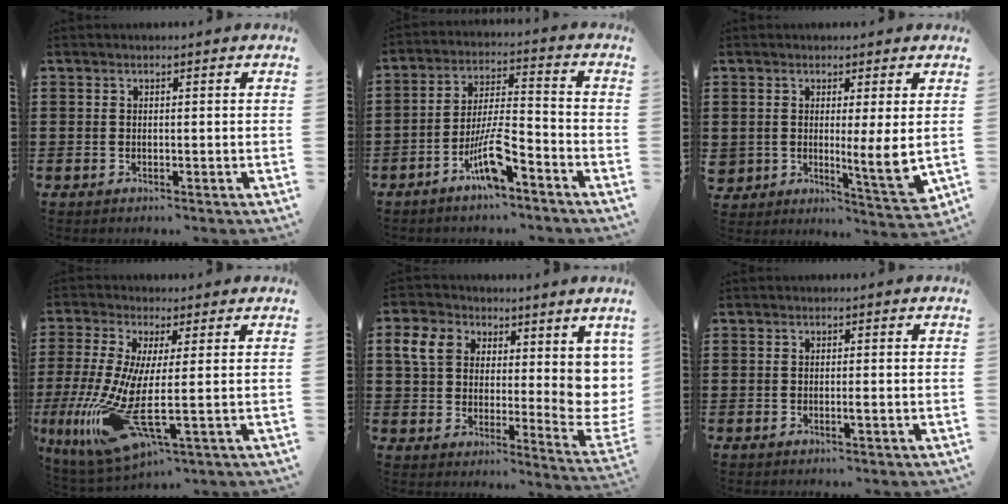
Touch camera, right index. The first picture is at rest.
{"total": 8.5, "force": [-5.6, 1.8, 6.2], "torque": [-0.125, 0.002, -0.103]}
{"total": 6.0, "force": [1.1, 1.8, 5.7], "torque": [-0.083, -0.017, 0.023]}
{"total": 11.7, "force": [-1.8, 2.2, 11.4], "torque": [-0.266, -0.030, -0.042]}
{"total": 9.0, "force": [4.8, 6.1, 4.7], "torque": [-0.103, -0.012, 0.094]}
{"total": 0.8, "force": [-0.3, 0.0, 0.7], "torque": [-0.013, -0.004, -0.004]}